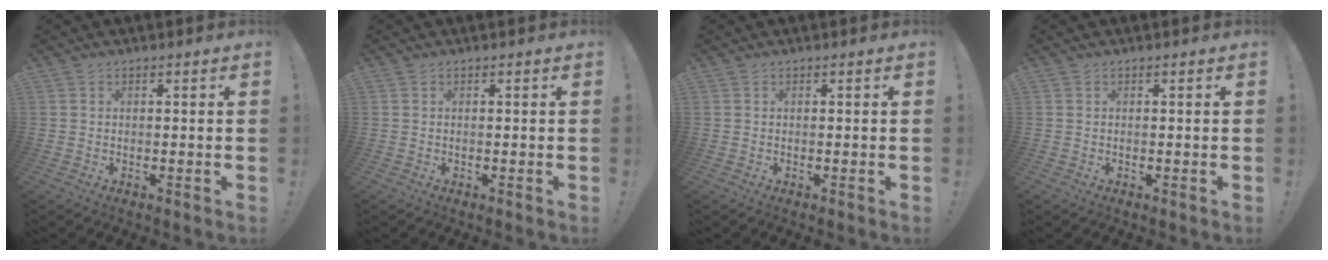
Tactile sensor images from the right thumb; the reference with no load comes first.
{"total": 0.0}
{"total": 0.0}
{"total": 0.0}